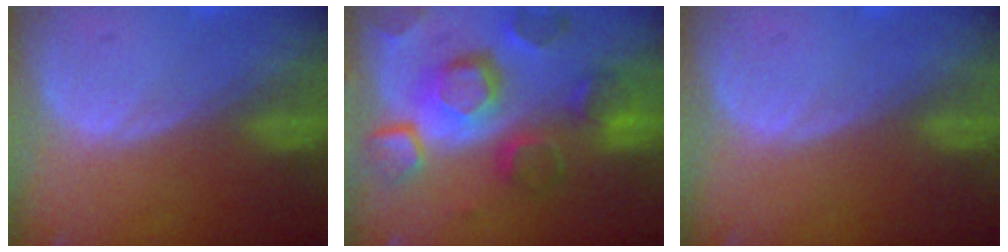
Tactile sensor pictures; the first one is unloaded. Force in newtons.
{"total": 12.3, "press": 10.7, "slide": 6.0}
{"total": 0.0}